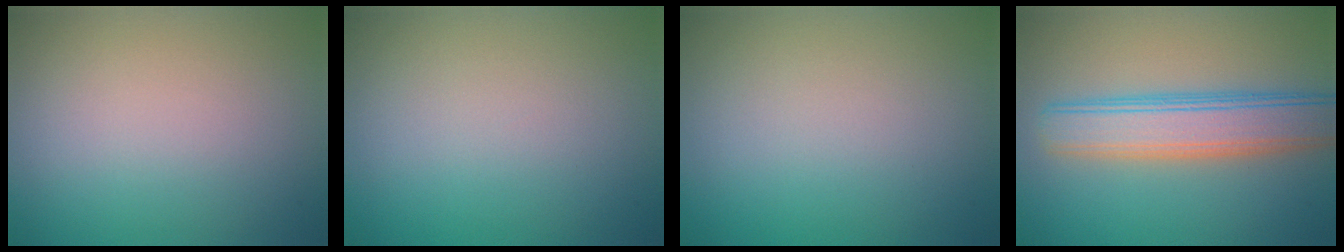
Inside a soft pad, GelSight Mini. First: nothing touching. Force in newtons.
{"total": 0.0}
{"total": 0.0}
{"total": 6.1, "press": 6.1, "slide": 0.2}